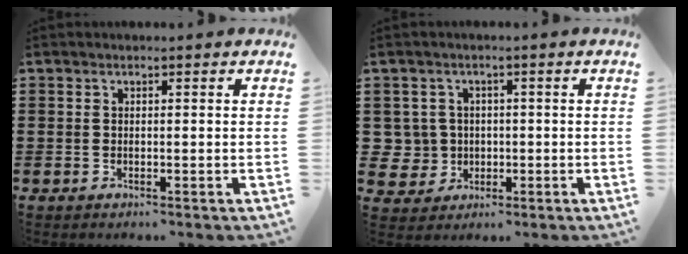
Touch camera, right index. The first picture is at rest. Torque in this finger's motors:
{"motor_torque": [0.55, 0.44, 0.10, 0.00]}